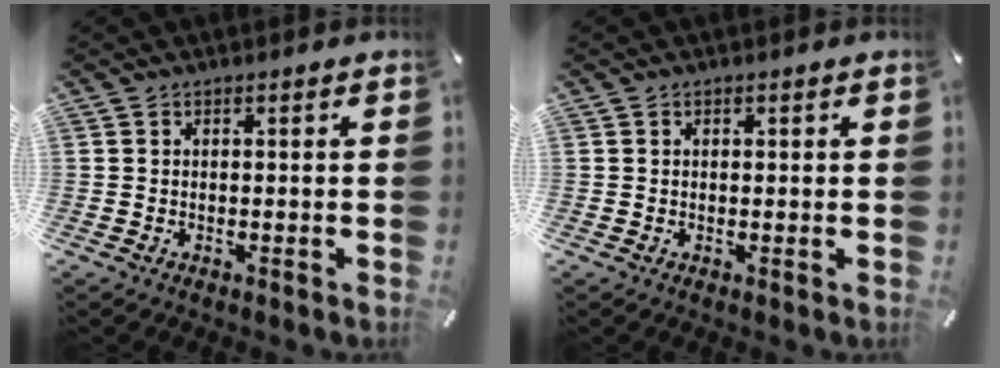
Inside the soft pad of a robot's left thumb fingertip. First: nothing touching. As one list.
[{"total": 0.7, "force": [0.2, 0.5, 0.5], "torque": [-0.010, 0.004, 0.002]}]